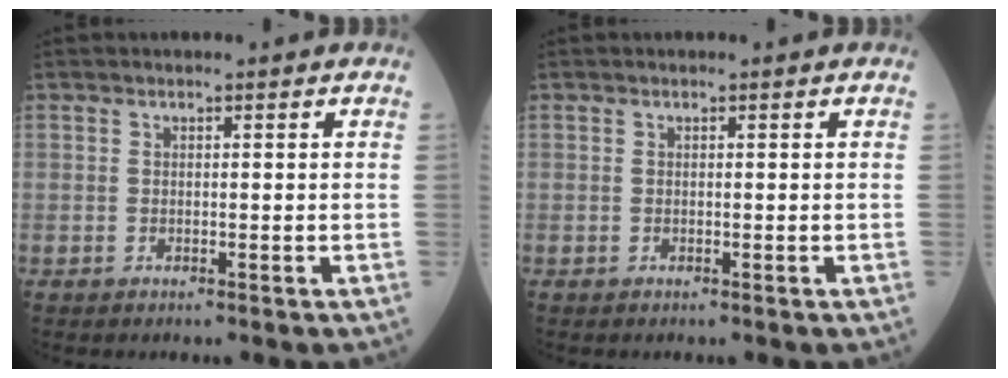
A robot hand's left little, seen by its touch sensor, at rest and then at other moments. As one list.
[{"total": 0.0}]